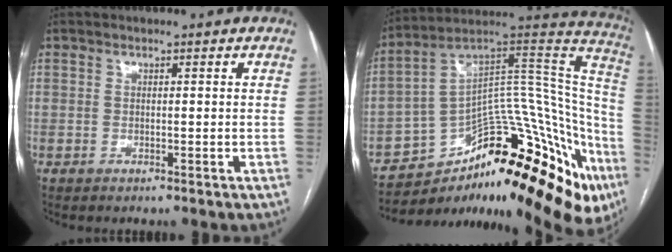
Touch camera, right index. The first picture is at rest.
{"total": 31.1, "force": [-21.0, 12.9, 19.0], "torque": [-0.153, 0.056, -0.278]}